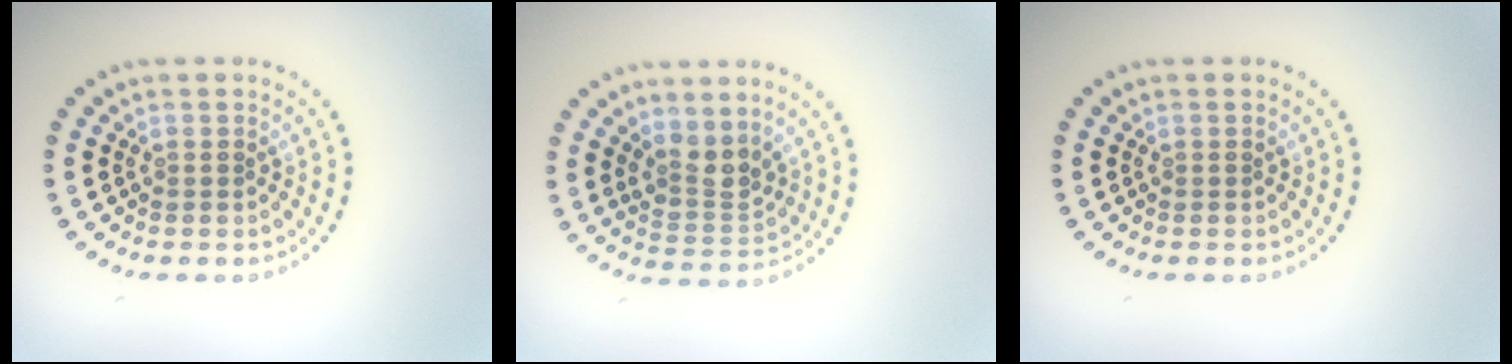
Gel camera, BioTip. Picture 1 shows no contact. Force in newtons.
{"total": 2.7, "press": 2.1, "slide": 1.7}
{"total": 0.0}